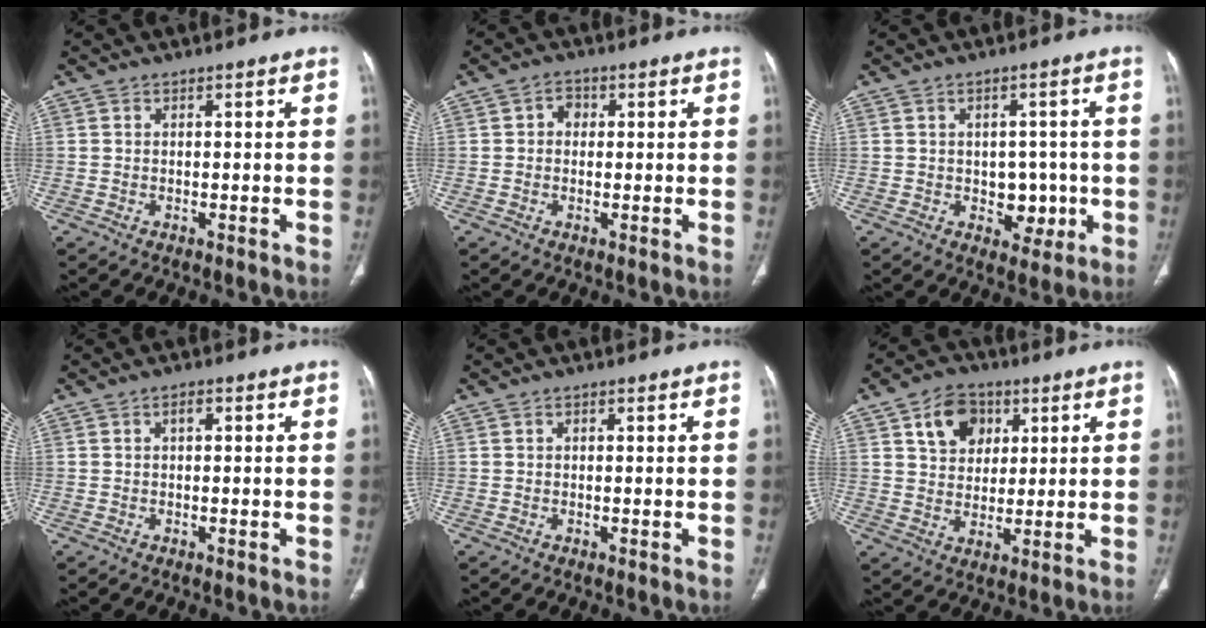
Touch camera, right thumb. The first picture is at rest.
{"total": 2.6, "force": [0.4, 2.2, 1.3], "torque": [-0.006, 0.006, 0.001]}
{"total": 6.2, "force": [-0.9, 4.7, 3.9], "torque": [-0.014, 0.004, -0.004]}
{"total": 1.5, "force": [0.4, 0.8, 1.2], "torque": [-0.020, 0.008, 0.006]}
{"total": 0.5, "force": [0.2, 0.3, 0.4], "torque": [-0.004, 0.001, 0.002]}
{"total": 9.9, "force": [4.1, 7.5, 5.1], "torque": [-0.050, -0.011, 0.070]}